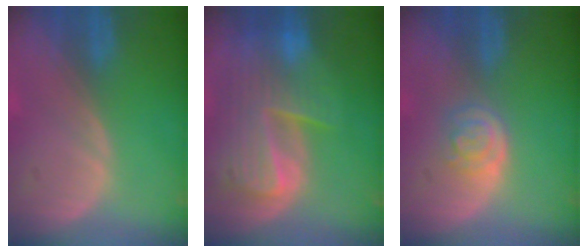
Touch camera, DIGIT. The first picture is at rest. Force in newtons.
{"total": 10.0, "press": 8.7, "slide": 5.0}
{"total": 3.2, "press": 3.2, "slide": 0.2}